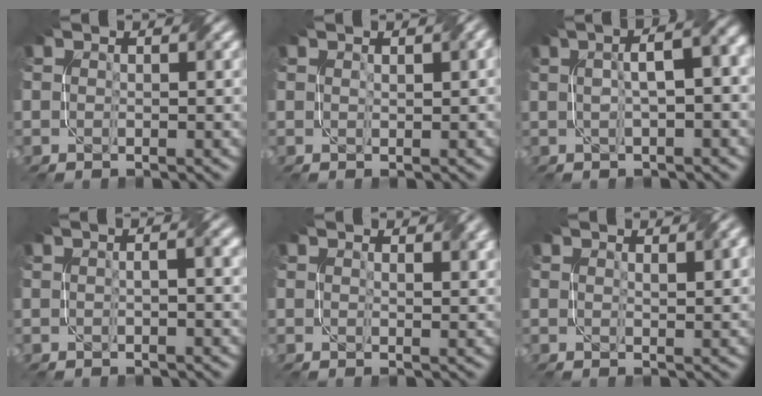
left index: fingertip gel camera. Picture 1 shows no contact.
{"total": 1.1, "force": [0.5, 0.2, 1.0], "torque": [-0.013, 0.000, 0.011]}
{"total": 6.5, "force": [1.1, 2.0, 6.1], "torque": [-0.065, 0.026, 0.010]}
{"total": 2.9, "force": [0.5, 0.9, 2.7], "torque": [-0.029, 0.001, -0.006]}
{"total": 2.1, "force": [1.6, 0.6, 1.1], "torque": [-0.015, -0.003, 0.030]}
{"total": 2.4, "force": [1.4, 0.6, 1.9], "torque": [-0.020, 0.000, 0.024]}